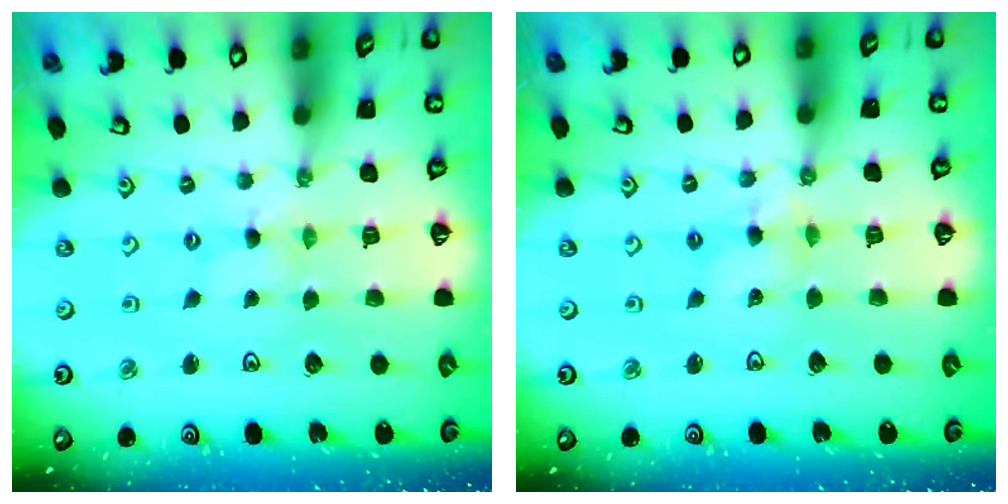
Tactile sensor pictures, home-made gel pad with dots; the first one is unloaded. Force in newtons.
{"total": 4.0, "press": 4.0, "slide": 0.3}